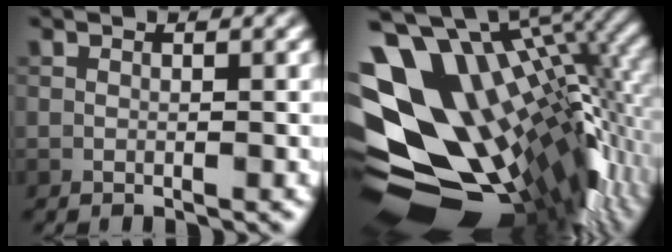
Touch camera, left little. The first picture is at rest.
{"total": 17.4, "force": [0.9, 10.4, 14.0], "torque": [-0.235, -0.012, 0.035]}